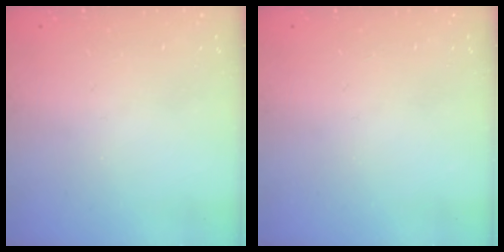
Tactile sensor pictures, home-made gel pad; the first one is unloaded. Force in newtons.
{"total": 0.0}